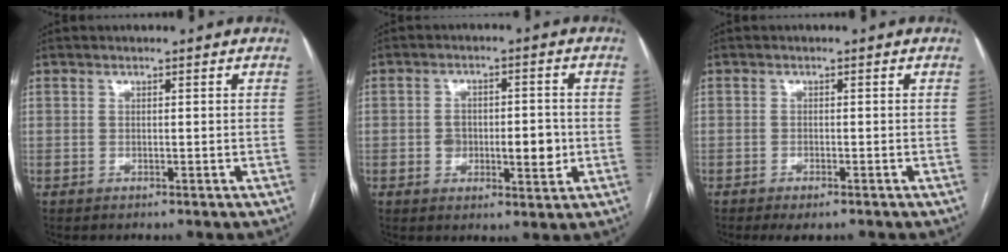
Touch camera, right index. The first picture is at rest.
{"total": 7.3, "force": [-1.2, 3.6, 6.2], "torque": [-0.090, 0.007, -0.011]}
{"total": 2.5, "force": [-1.8, 0.8, 1.6], "torque": [-0.021, -0.004, -0.023]}